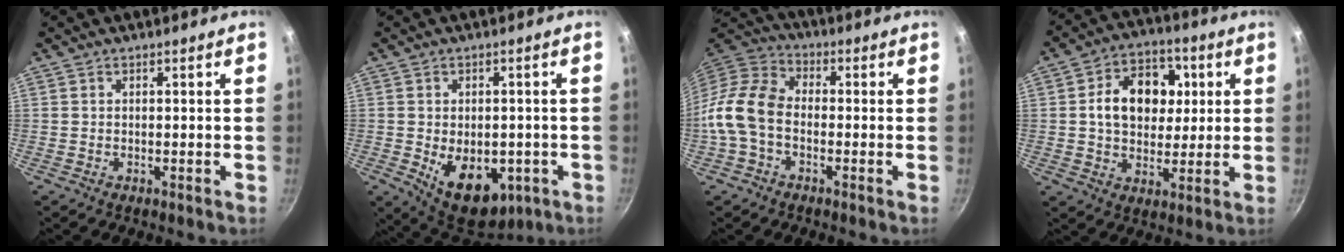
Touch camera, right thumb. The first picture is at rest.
{"total": 13.1, "force": [-3.3, 8.4, 9.5], "torque": [-0.097, -0.009, -0.027]}
{"total": 11.5, "force": [-2.7, 7.9, 8.0], "torque": [-0.141, 0.037, -0.075]}
{"total": 14.4, "force": [2.6, 10.8, 9.2], "torque": [-0.104, 0.010, 0.032]}